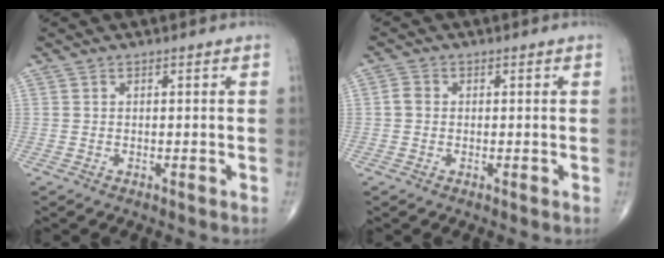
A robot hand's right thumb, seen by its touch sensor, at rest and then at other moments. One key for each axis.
{"total": 1.9, "fx": -0.1, "fy": 1.6, "fz": 1.0, "tx": -0.015, "ty": 0.006, "tz": -0.004}